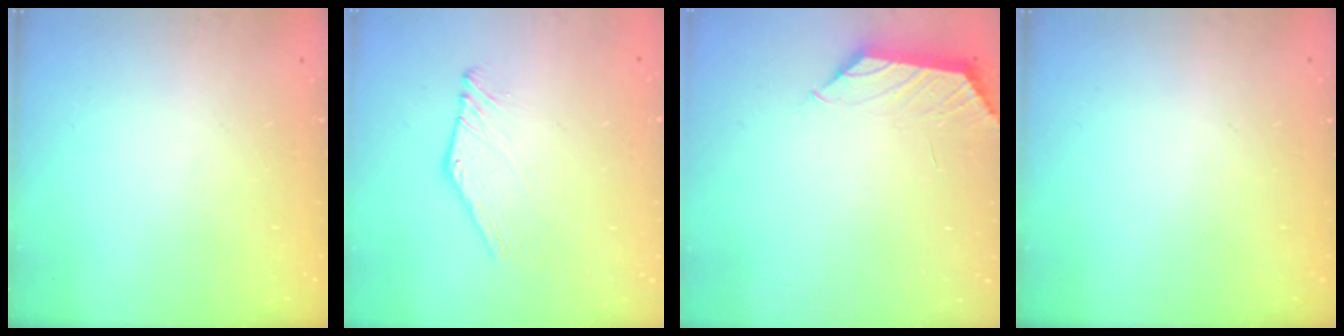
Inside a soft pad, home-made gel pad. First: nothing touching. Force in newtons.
{"total": 2.2, "press": 2.2, "slide": 0.1}
{"total": 1.5, "press": 1.3, "slide": 0.6}
{"total": 0.0}